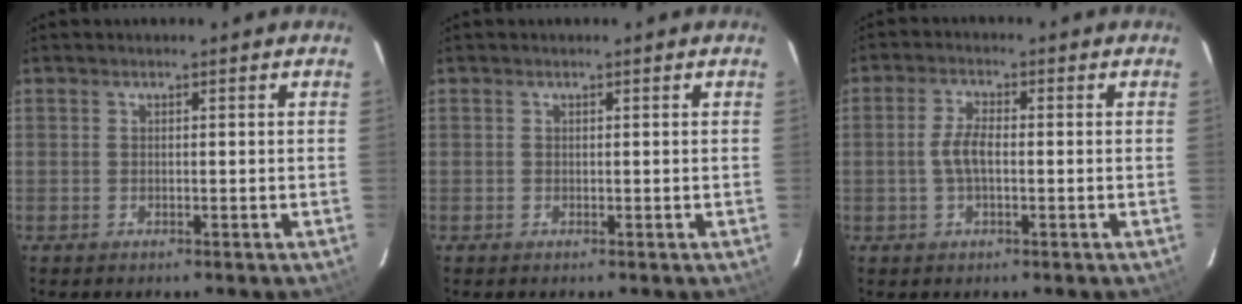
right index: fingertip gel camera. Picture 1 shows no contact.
{"total": 0.0}
{"total": 4.1, "force": [-0.6, 1.5, 3.8], "torque": [-0.081, 0.005, -0.012]}